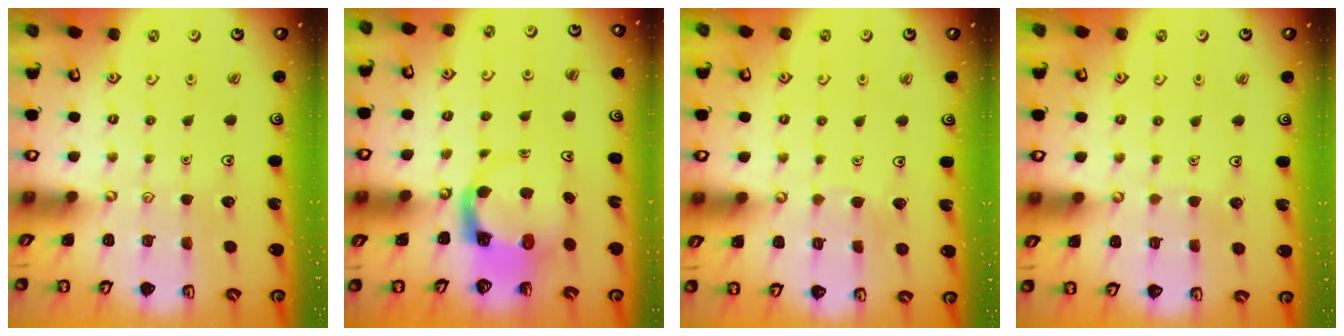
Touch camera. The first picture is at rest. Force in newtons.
{"total": 4.0, "press": 4.0, "slide": 0.6}
{"total": 2.7, "press": 2.7, "slide": 0.1}
{"total": 1.4, "press": 1.4, "slide": 0.1}